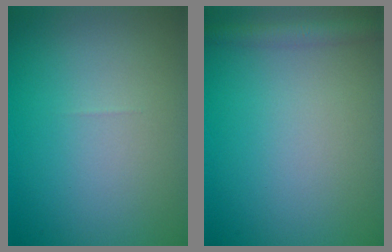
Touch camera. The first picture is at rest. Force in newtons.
{"total": 2.1, "press": 2.1, "slide": 0.1}